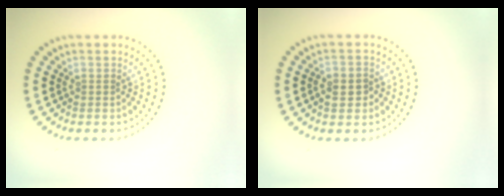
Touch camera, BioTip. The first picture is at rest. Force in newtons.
{"total": 2.4, "press": 2.3, "slide": 0.6}